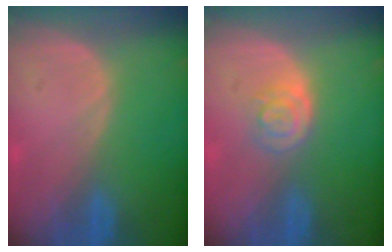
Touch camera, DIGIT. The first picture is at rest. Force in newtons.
{"total": 3.3, "press": 3.2, "slide": 0.6}